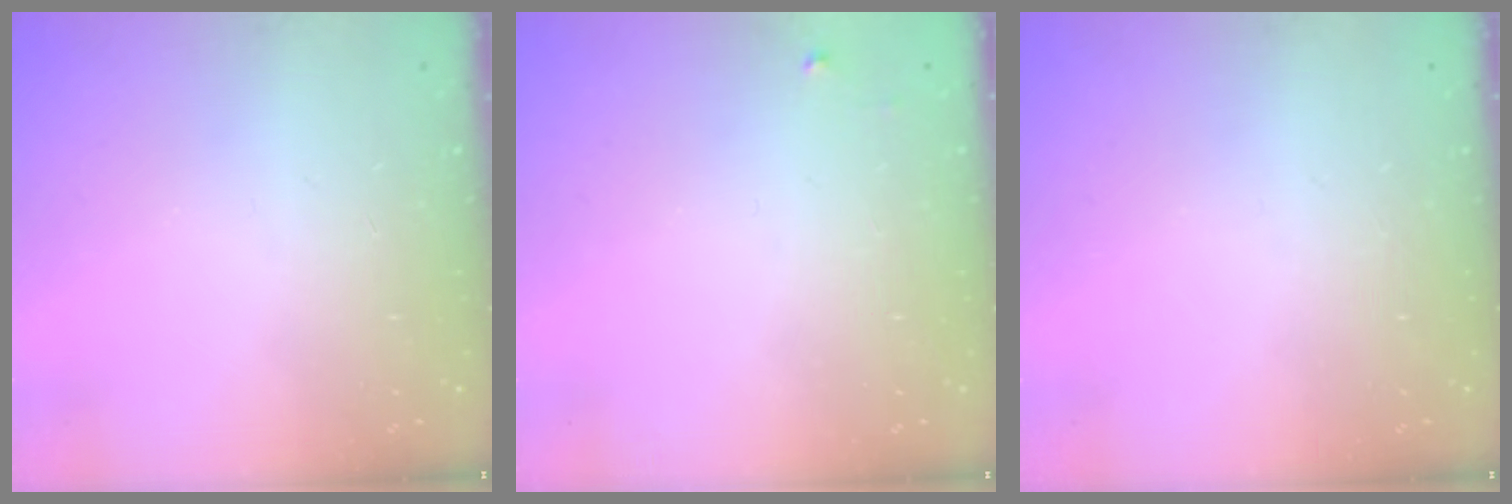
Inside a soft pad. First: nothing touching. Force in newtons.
{"total": 2.5, "press": 2.5, "slide": 0.4}
{"total": 0.0}